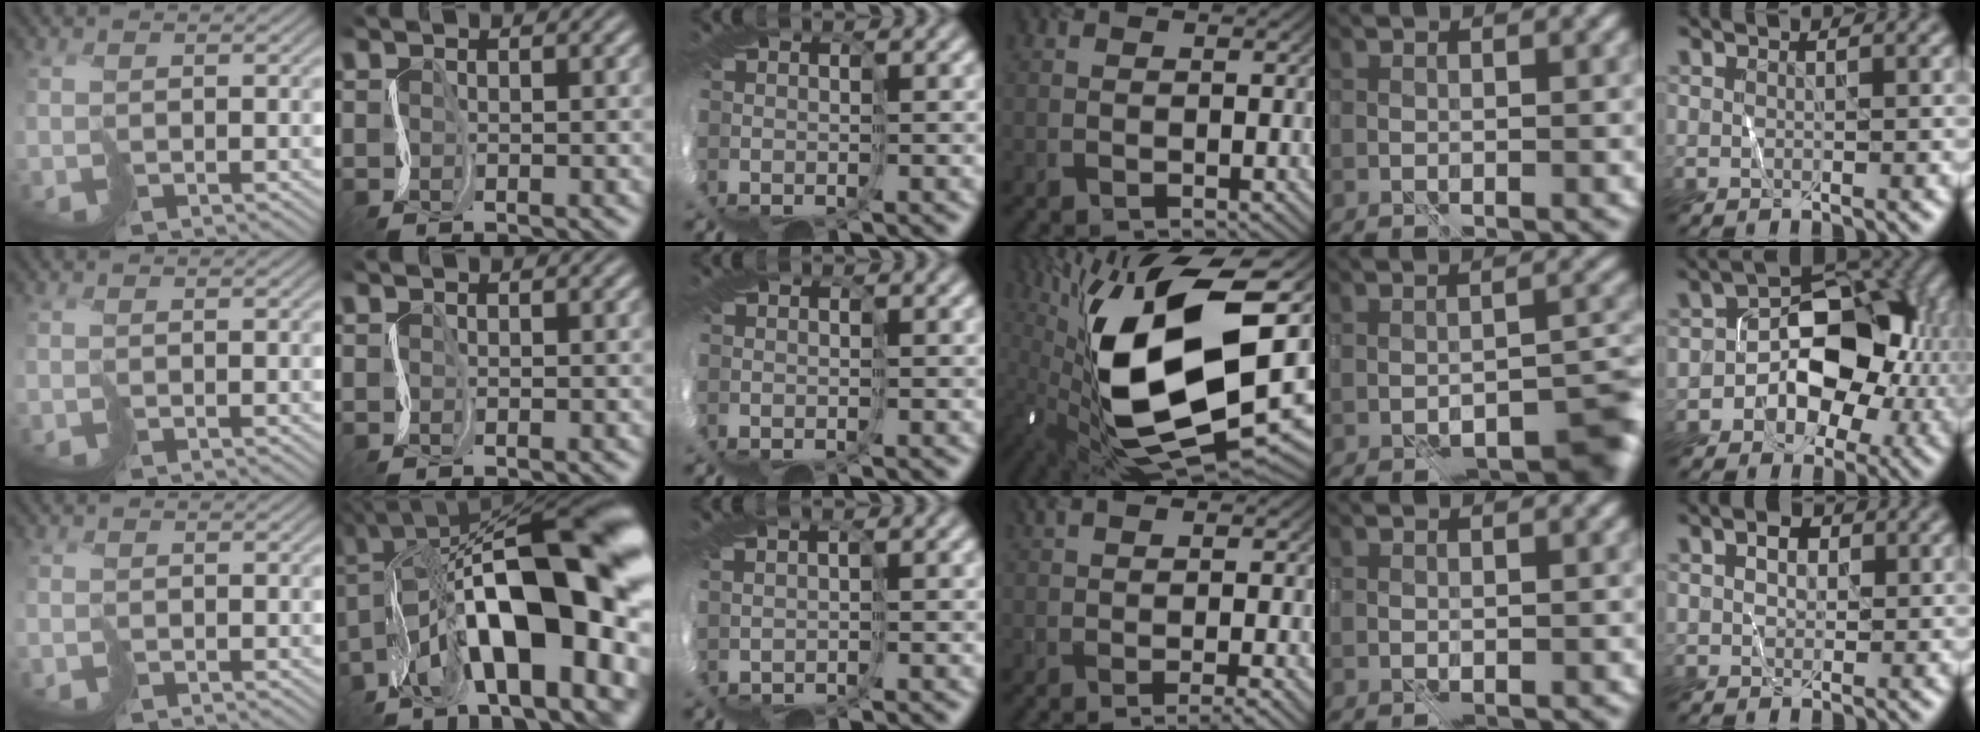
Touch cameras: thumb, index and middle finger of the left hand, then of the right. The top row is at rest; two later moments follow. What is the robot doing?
{"motion": "cut", "object": "tissue"}